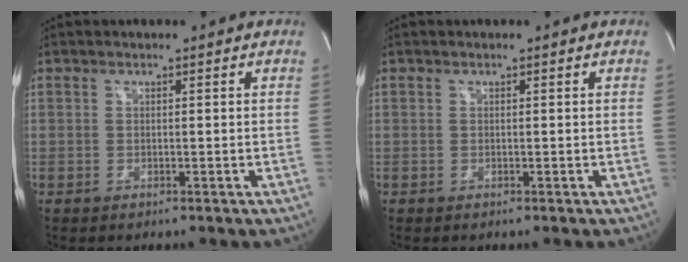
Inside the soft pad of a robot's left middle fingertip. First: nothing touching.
{"total": 0.0}